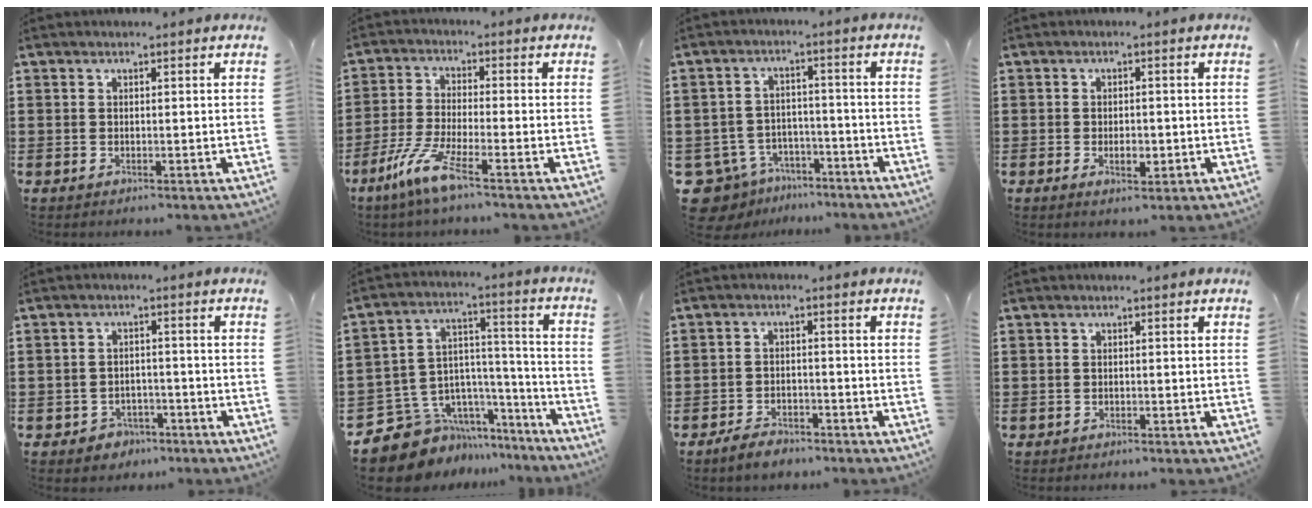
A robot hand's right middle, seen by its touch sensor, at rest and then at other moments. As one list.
[{"total": 7.5, "force": [-4.7, 0.8, 5.8], "torque": [-0.134, -0.018, -0.090]}, {"total": 6.3, "force": [-5.5, 2.9, 0.9], "torque": [-0.047, 0.011, -0.114]}, {"total": 2.9, "force": [-0.7, 1.4, 2.5], "torque": [-0.039, -0.003, -0.015]}, {"total": 2.6, "force": [-2.2, 1.2, 0.2], "torque": [-0.013, 0.000, -0.048]}, {"total": 10.4, "force": [-8.3, 5.9, 1.8], "torque": [-0.065, 0.005, -0.155]}, {"total": 3.0, "force": [-2.8, 0.9, 0.8], "torque": [-0.025, 0.005, -0.057]}, {"total": 0.6, "force": [-0.5, 0.2, 0.0], "torque": [-0.002, 0.001, -0.012]}]